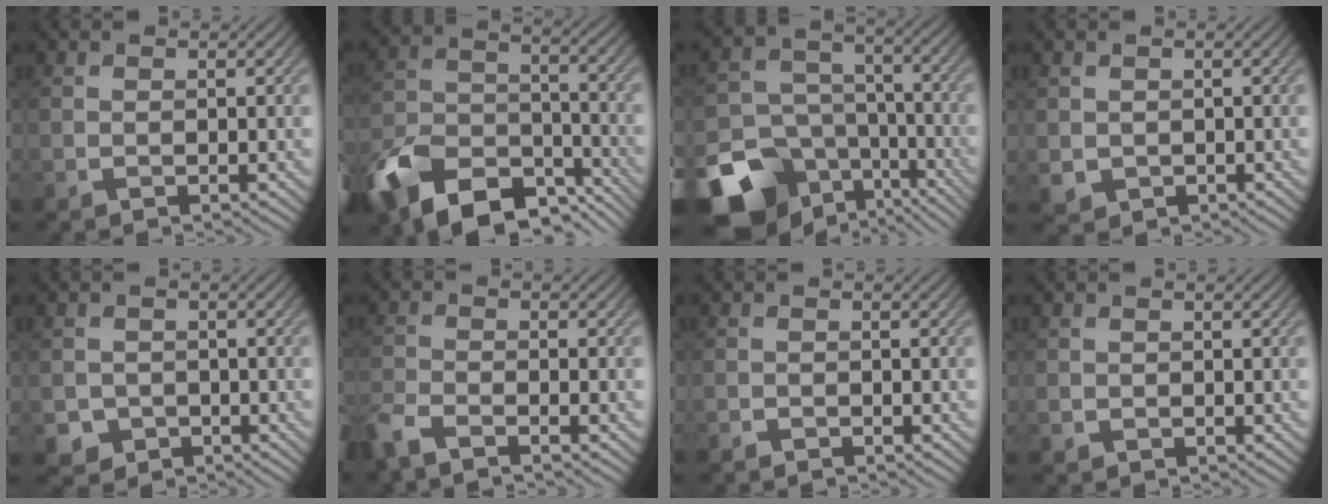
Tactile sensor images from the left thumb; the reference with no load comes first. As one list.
[{"total": 16.0, "force": [-10.9, 8.5, 8.1], "torque": [-0.209, -0.042, -0.179]}, {"total": 17.0, "force": [-10.2, 12.0, 6.5], "torque": [-0.176, -0.058, -0.144]}, {"total": 1.8, "force": [0.1, 1.7, 0.6], "torque": [-0.023, -0.012, 0.006]}, {"total": 2.7, "force": [-1.3, 2.4, 0.5], "torque": [-0.009, -0.010, -0.027]}, {"total": 3.8, "force": [-3.2, 0.8, 2.0], "torque": [-0.051, -0.014, -0.073]}, {"total": 0.9, "force": [-0.8, 0.3, 0.1], "torque": [-0.002, -0.003, -0.017]}, {"total": 1.0, "force": [-0.4, 0.9, 0.2], "torque": [-0.006, -0.009, -0.009]}]